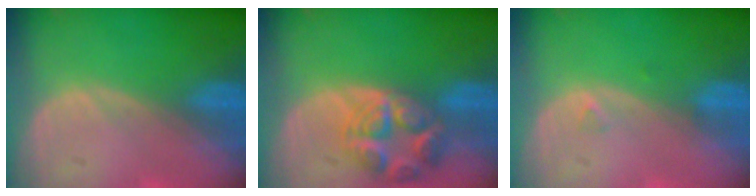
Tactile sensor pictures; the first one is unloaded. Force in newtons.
{"total": 7.7, "press": 6.9, "slide": 3.4}
{"total": 0.7, "press": 0.7, "slide": 0.2}